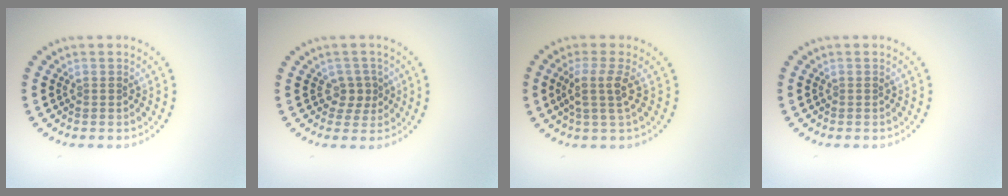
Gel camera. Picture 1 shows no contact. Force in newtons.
{"total": 1.9, "press": 1.5, "slide": 1.1}
{"total": 2.4, "press": 1.8, "slide": 1.5}
{"total": 0.0}